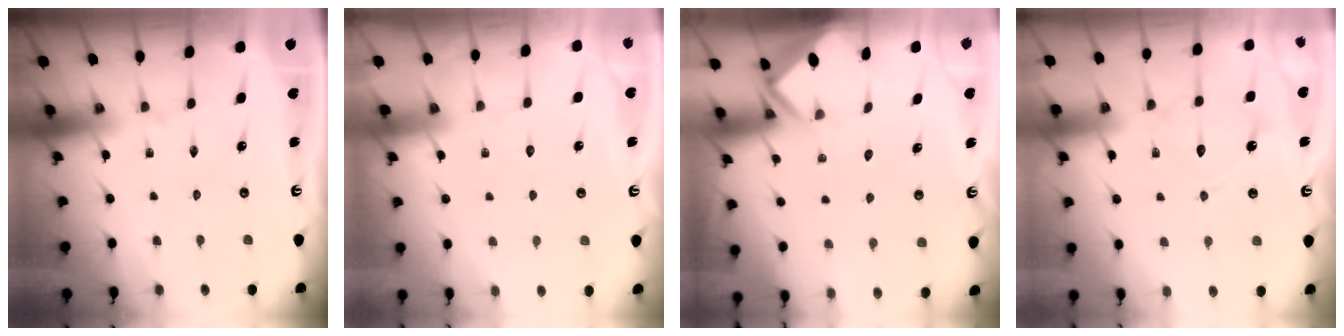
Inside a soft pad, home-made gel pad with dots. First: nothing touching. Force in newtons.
{"total": 3.9, "press": 3.8, "slide": 0.5}
{"total": 2.8, "press": 2.8, "slide": 0.2}
{"total": 12.1, "press": 12.0, "slide": 1.0}